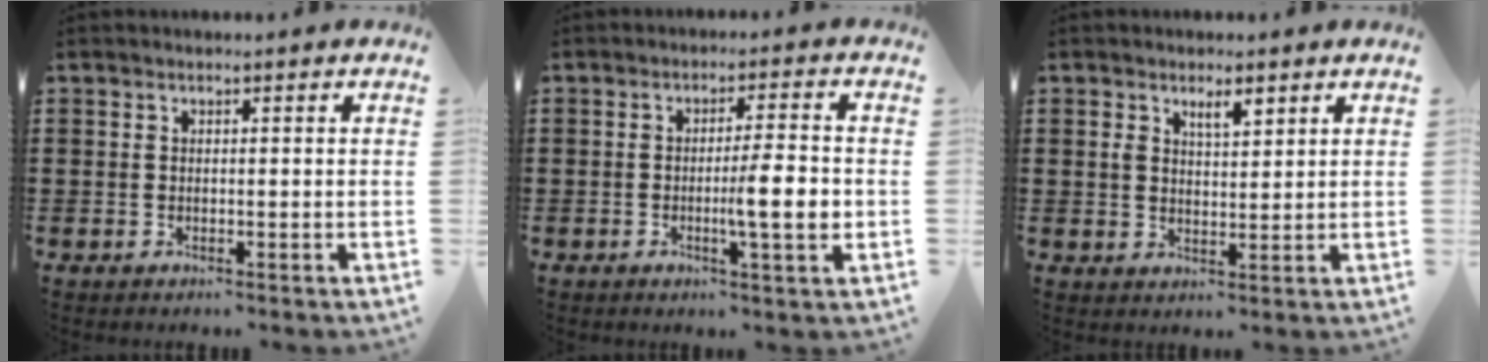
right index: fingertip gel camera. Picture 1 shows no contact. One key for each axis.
{"total": 6.7, "fx": -1.1, "fy": 0.8, "fz": 6.6, "tx": -0.102, "ty": -0.006, "tz": -0.021}
{"total": 3.1, "fx": 1.9, "fy": 1.2, "fz": 2.1, "tx": -0.038, "ty": 0.003, "tz": 0.032}